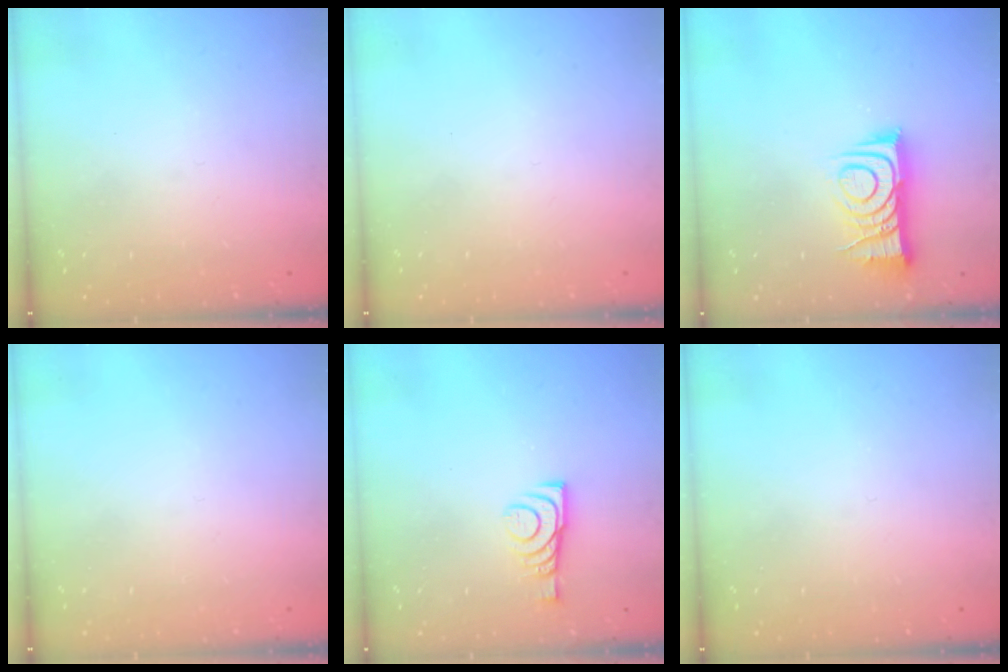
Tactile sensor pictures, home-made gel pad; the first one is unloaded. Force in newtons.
{"total": 1.7, "press": 1.7, "slide": 0.1}
{"total": 9.7, "press": 9.6, "slide": 1.0}
{"total": 1.5, "press": 1.5, "slide": 0.1}
{"total": 6.4, "press": 6.4, "slide": 0.8}
{"total": 0.0}